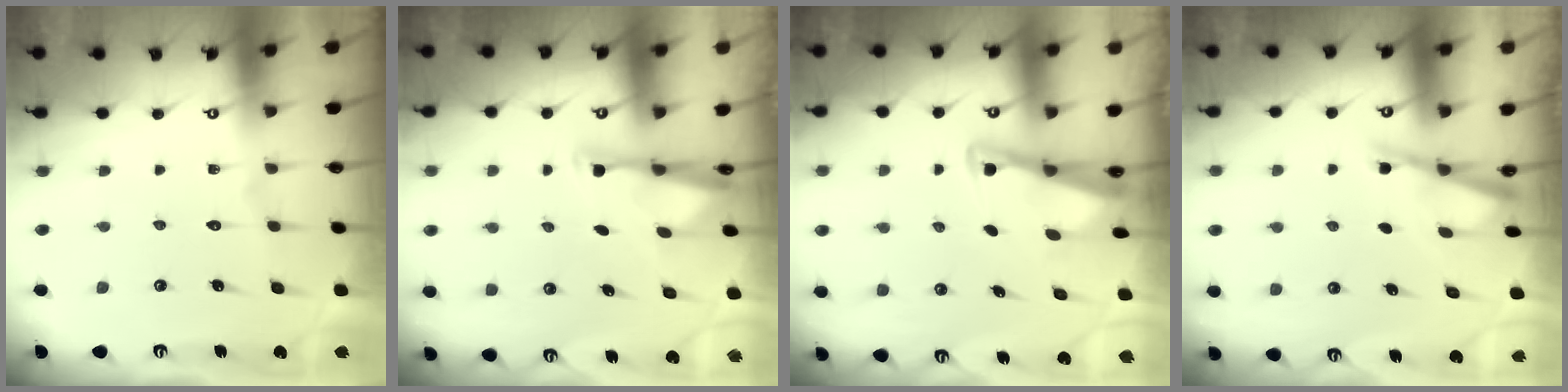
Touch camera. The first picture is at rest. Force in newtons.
{"total": 2.9, "press": 2.9, "slide": 0.6}
{"total": 2.5, "press": 2.5, "slide": 0.2}
{"total": 2.5, "press": 2.4, "slide": 0.3}